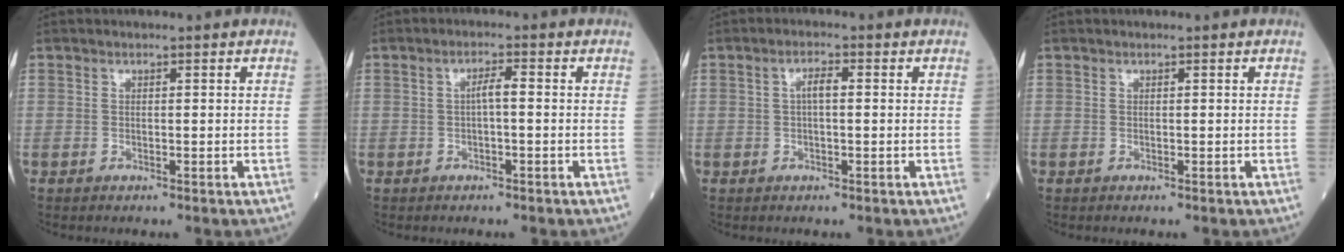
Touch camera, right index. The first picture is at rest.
{"total": 2.2, "force": [-0.1, 0.3, 2.1], "torque": [-0.036, 0.004, -0.002]}
{"total": 2.3, "force": [0.2, 0.6, 2.2], "torque": [-0.042, 0.005, 0.004]}
{"total": 0.0}